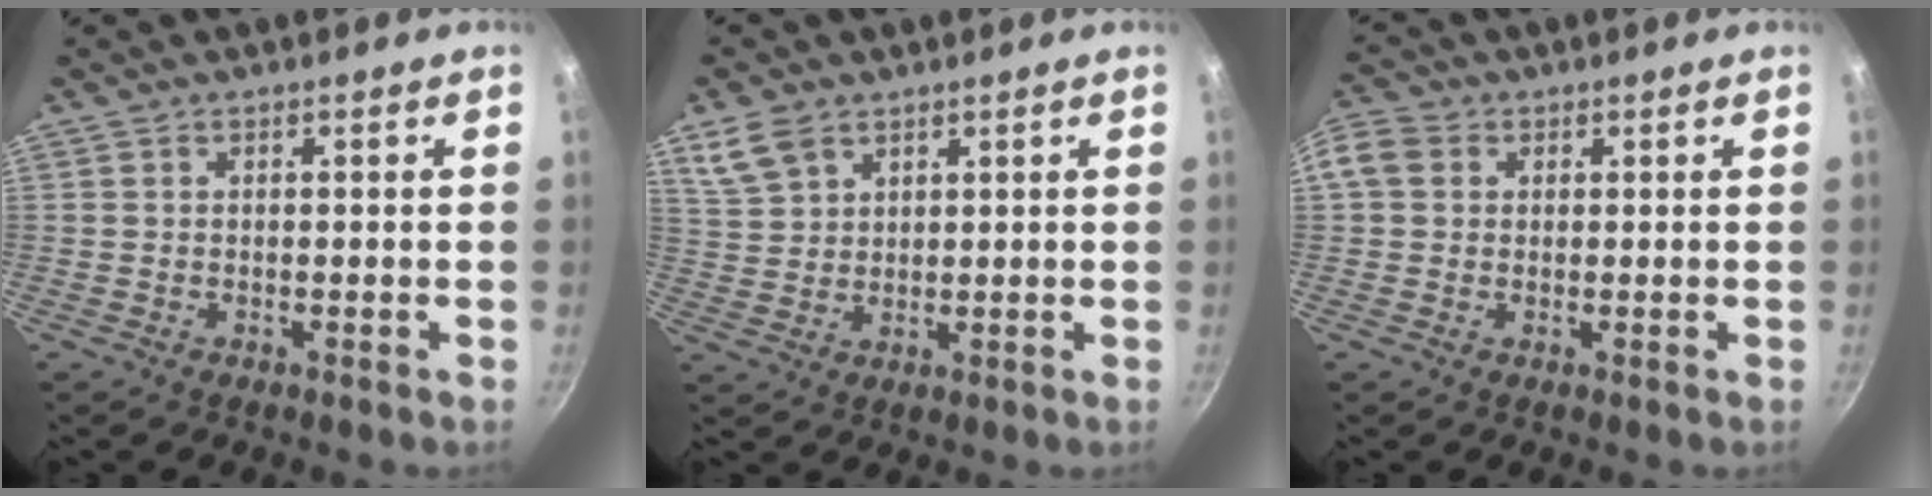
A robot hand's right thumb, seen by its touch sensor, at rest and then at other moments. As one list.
[{"total": 6.0, "force": [3.8, 3.8, 2.8], "torque": [-0.046, -0.007, 0.087]}, {"total": 5.6, "force": [1.3, 4.7, 2.9], "torque": [-0.053, 0.007, 0.010]}]